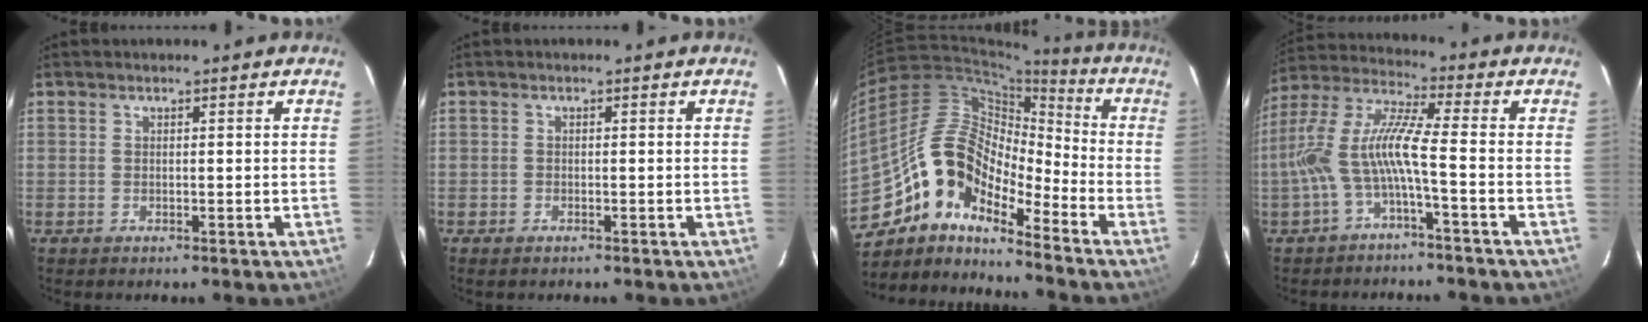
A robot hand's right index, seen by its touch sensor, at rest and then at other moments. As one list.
[{"total": 0.9, "force": [-0.7, 0.5, 0.3], "torque": [-0.007, -0.002, -0.015]}, {"total": 15.6, "force": [-10.7, 6.8, 9.1], "torque": [-0.156, 0.007, -0.218]}, {"total": 10.3, "force": [-3.3, 0.6, 9.7], "torque": [-0.209, 0.012, -0.067]}]